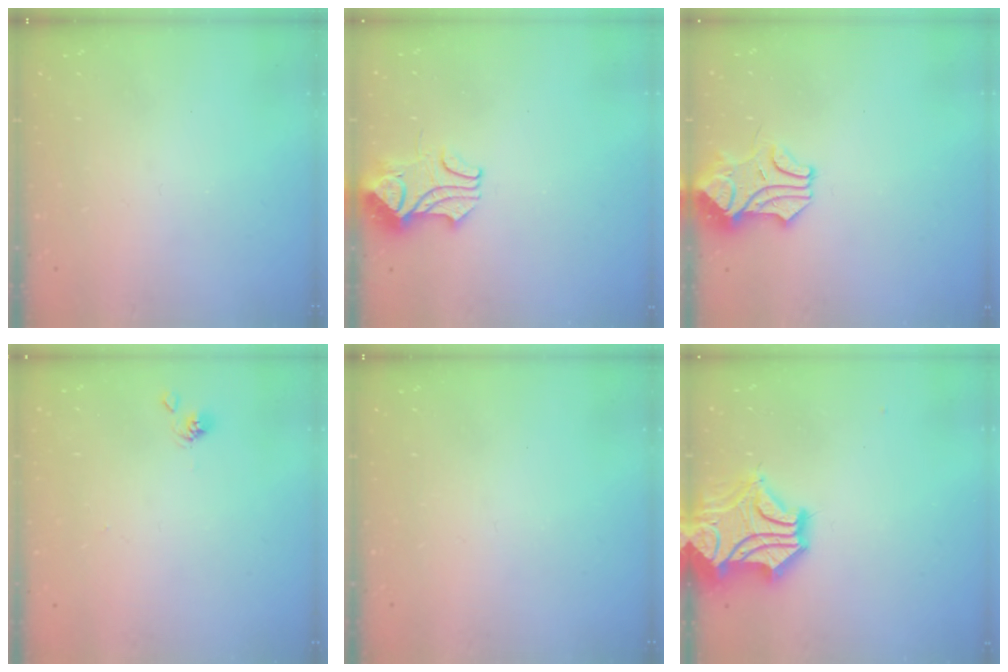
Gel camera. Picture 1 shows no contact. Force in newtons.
{"total": 2.0, "press": 1.8, "slide": 0.8}
{"total": 1.1, "press": 0.5, "slide": 1.0}
{"total": 2.4, "press": 2.4, "slide": 0.2}
{"total": 0.0}
{"total": 9.0, "press": 8.7, "slide": 2.2}